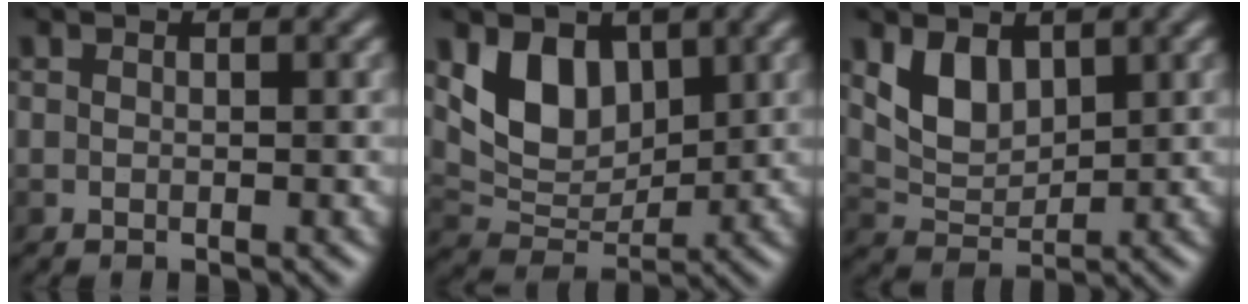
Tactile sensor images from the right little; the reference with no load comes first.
{"total": 5.3, "force": [2.4, 3.5, 3.2], "torque": [-0.061, -0.015, 0.045]}
{"total": 3.7, "force": [1.8, 2.2, 2.3], "torque": [-0.047, -0.009, 0.041]}